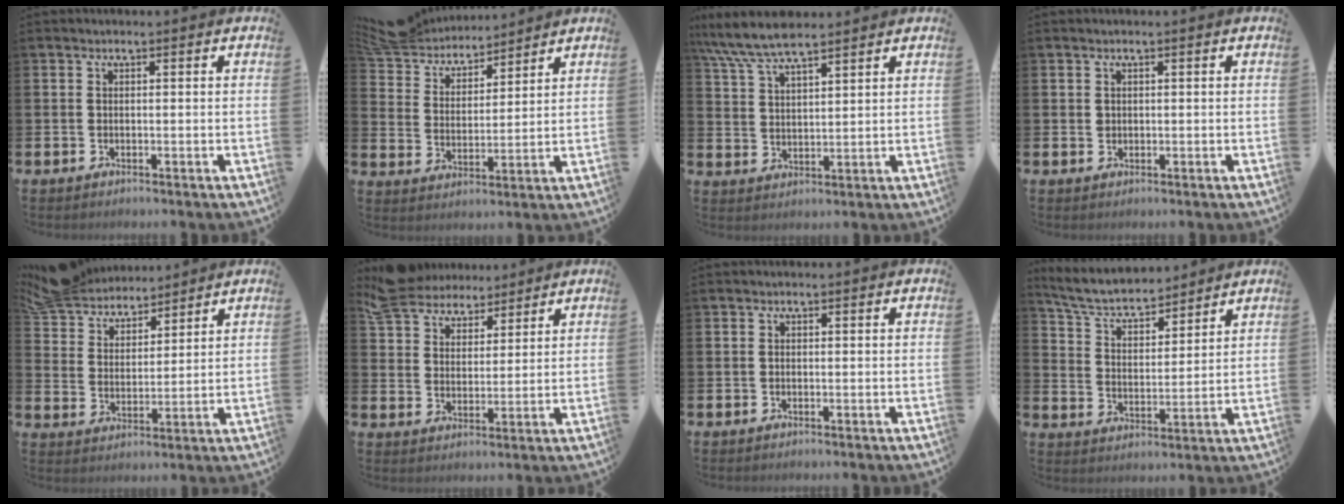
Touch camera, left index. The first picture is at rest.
{"total": 7.4, "force": [7.1, 1.8, 0.9], "torque": [-0.056, -0.041, 0.129]}
{"total": 7.7, "force": [6.8, 1.6, 3.0], "torque": [-0.083, -0.021, 0.126]}
{"total": 0.9, "force": [0.6, 0.7, 0.1], "torque": [0.009, 0.000, 0.009]}
{"total": 6.9, "force": [6.7, 1.9, 0.4], "torque": [-0.044, -0.038, 0.122]}
{"total": 6.4, "force": [5.9, 2.5, 0.0], "torque": [-0.027, -0.027, 0.110]}
{"total": 0.0}
{"total": 6.4, "force": [5.9, 1.6, 1.9], "torque": [-0.065, -0.038, 0.100]}